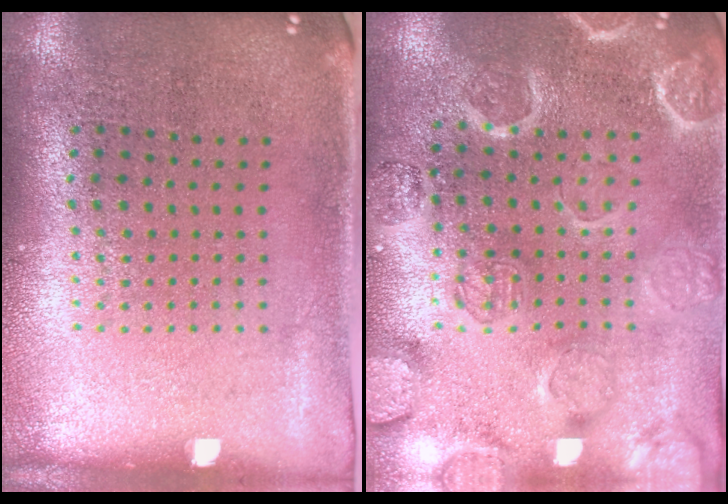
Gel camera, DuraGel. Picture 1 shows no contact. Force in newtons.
{"total": 2.9, "press": 2.8, "slide": 0.3}